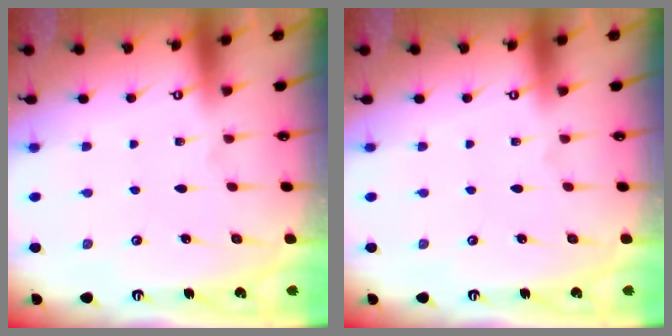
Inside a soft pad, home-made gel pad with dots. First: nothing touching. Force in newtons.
{"total": 0.0}